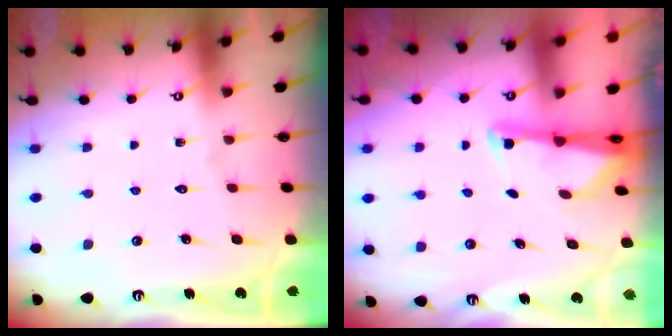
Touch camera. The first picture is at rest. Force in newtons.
{"total": 2.1, "press": 2.0, "slide": 0.3}